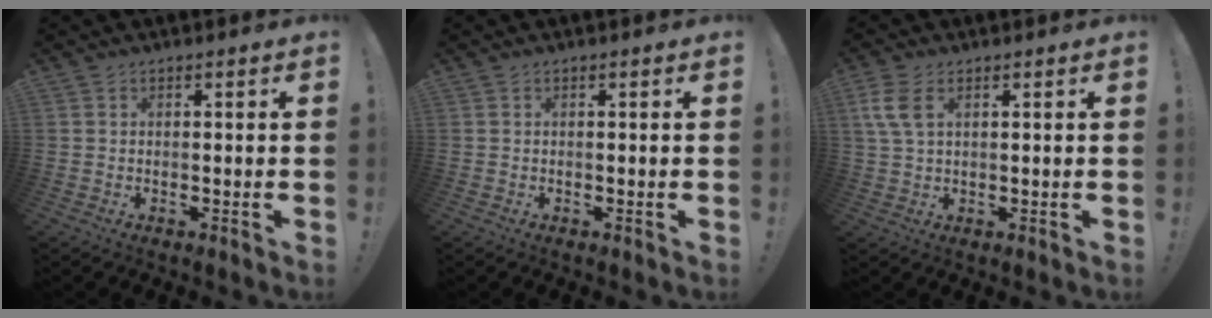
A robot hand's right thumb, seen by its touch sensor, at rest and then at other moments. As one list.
[{"total": 0.0}, {"total": 7.0, "force": [2.5, 3.9, 5.2], "torque": [-0.106, 0.000, 0.049]}]